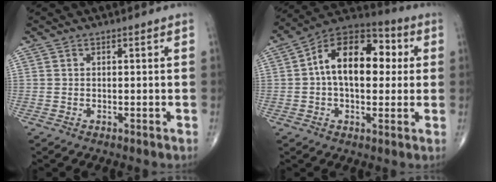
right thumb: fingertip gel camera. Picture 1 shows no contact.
{"total": 16.7, "force": [2.2, 10.0, 13.3], "torque": [-0.182, 0.030, 0.023]}